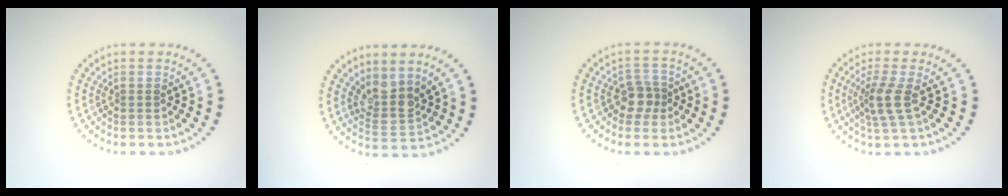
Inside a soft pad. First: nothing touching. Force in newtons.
{"total": 2.9, "press": 2.2, "slide": 1.9}
{"total": 2.0, "press": 1.7, "slide": 1.1}
{"total": 2.6, "press": 2.0, "slide": 1.7}